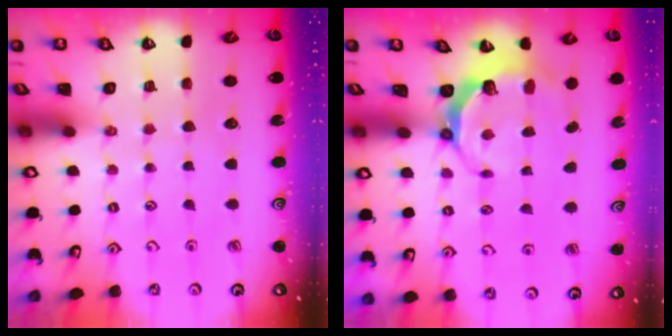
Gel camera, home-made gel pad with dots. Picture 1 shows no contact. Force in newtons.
{"total": 6.6, "press": 5.3, "slide": 3.9}